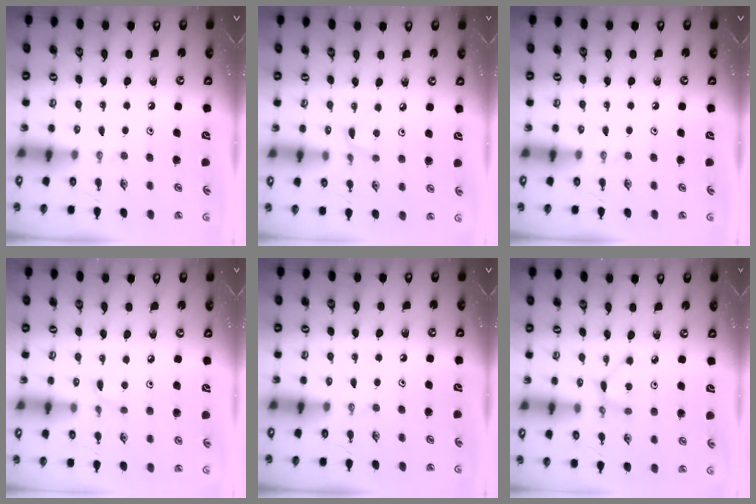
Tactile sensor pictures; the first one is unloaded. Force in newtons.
{"total": 3.1, "press": 3.1, "slide": 0.4}
{"total": 0.0}
{"total": 1.8, "press": 1.7, "slide": 0.2}
{"total": 0.0}
{"total": 2.7, "press": 2.7, "slide": 0.1}